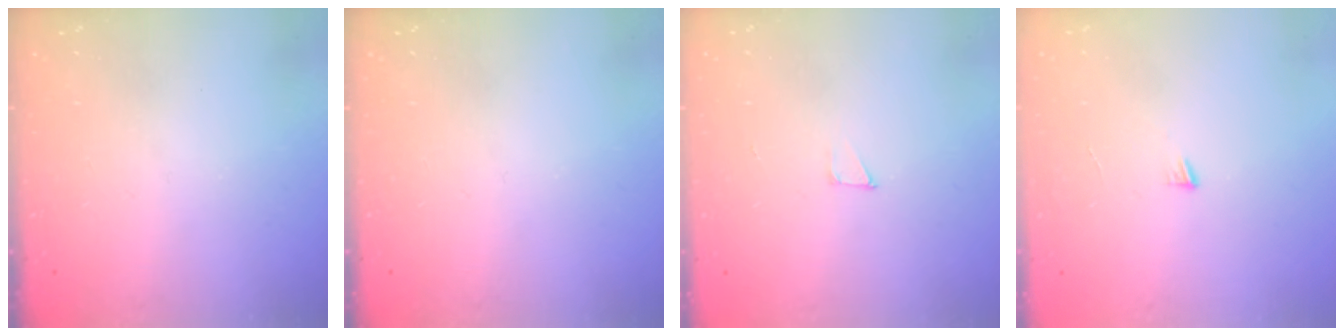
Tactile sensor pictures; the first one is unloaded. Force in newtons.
{"total": 0.0}
{"total": 3.2, "press": 3.2, "slide": 0.3}
{"total": 3.0, "press": 3.0, "slide": 0.3}